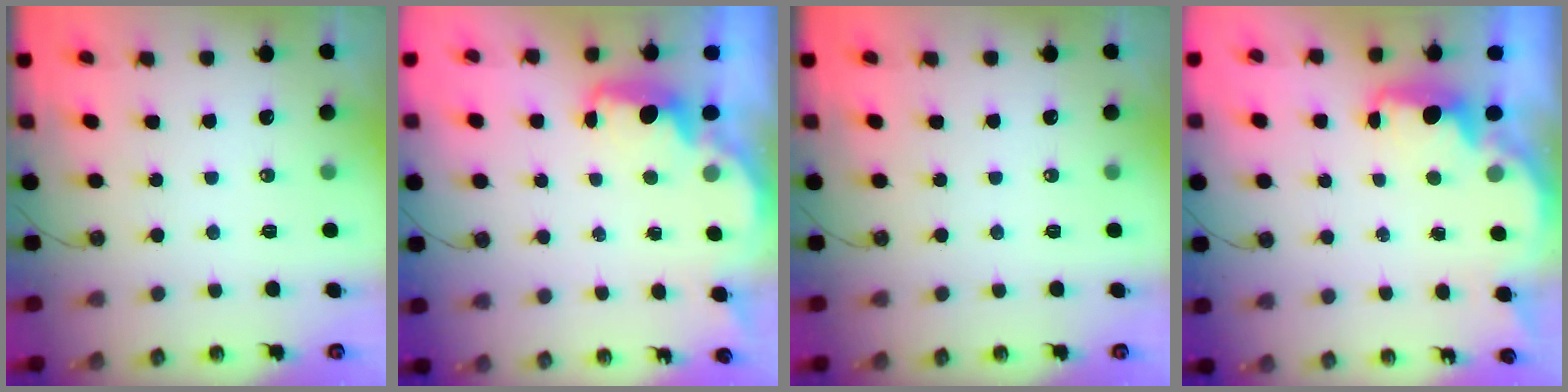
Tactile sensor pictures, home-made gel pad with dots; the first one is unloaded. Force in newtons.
{"total": 2.1, "press": 2.0, "slide": 0.7}
{"total": 0.0}
{"total": 2.5, "press": 2.4, "slide": 0.8}